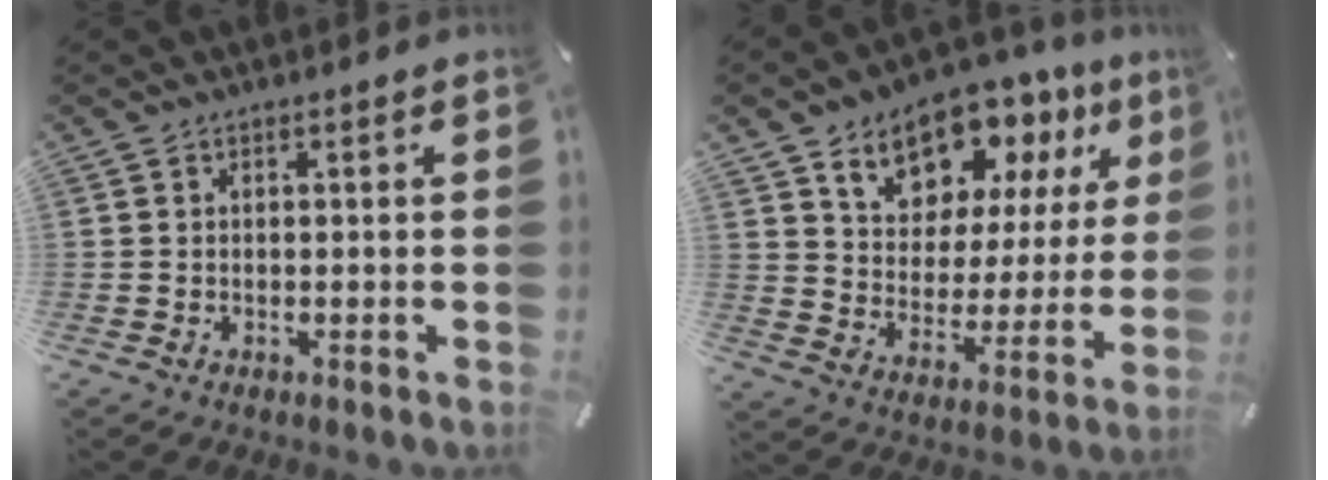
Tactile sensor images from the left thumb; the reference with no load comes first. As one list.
[{"total": 12.8, "force": [10.3, 7.0, 2.7], "torque": [-0.062, -0.088, 0.187]}]